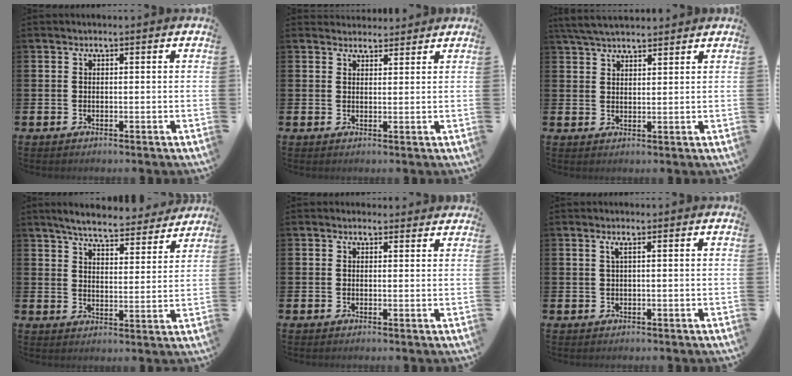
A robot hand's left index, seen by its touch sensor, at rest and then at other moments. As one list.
[{"total": 2.6, "force": [2.5, 0.8, -0.2], "torque": [0.007, -0.012, 0.045]}, {"total": 4.4, "force": [4.2, 0.9, 1.3], "torque": [-0.034, -0.010, 0.078]}, {"total": 5.9, "force": [5.6, 0.8, 1.5], "torque": [-0.039, -0.038, 0.094]}, {"total": 0.9, "force": [0.7, 0.5, 0.1], "torque": [0.005, 0.004, 0.011]}, {"total": 0.9, "force": [0.2, -0.1, 0.8], "torque": [-0.022, 0.003, 0.005]}]